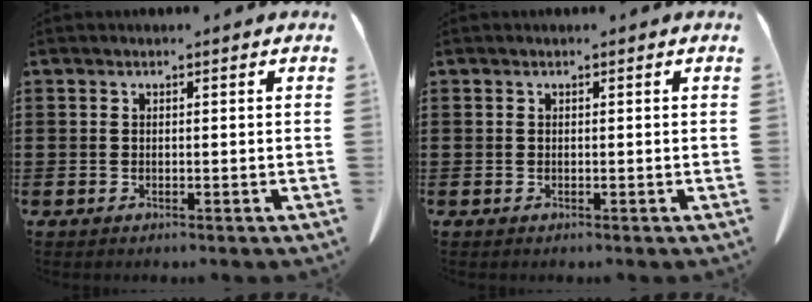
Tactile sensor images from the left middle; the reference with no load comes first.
{"total": 0.0}